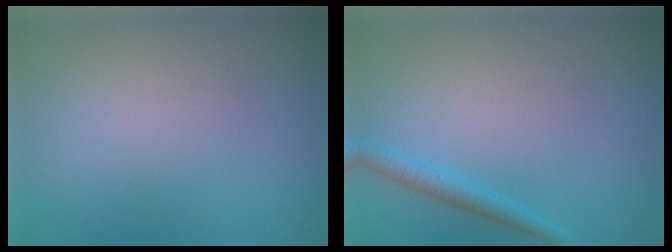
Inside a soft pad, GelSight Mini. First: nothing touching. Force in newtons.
{"total": 1.9, "press": 1.9, "slide": 0.1}